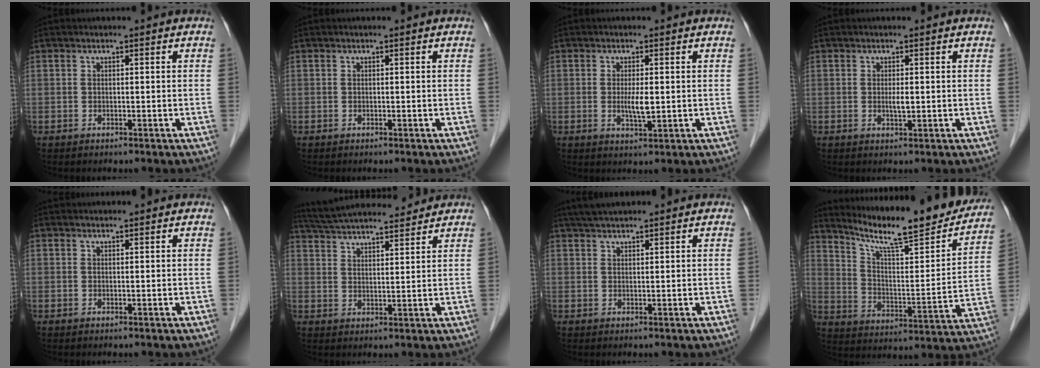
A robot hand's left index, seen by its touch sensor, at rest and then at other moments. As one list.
[{"total": 0.0}, {"total": 3.1, "force": [0.0, 0.5, 3.0], "torque": [-0.058, -0.006, 0.002]}, {"total": 1.4, "force": [0.1, 0.3, 1.4], "torque": [-0.027, -0.002, 0.002]}, {"total": 2.1, "force": [2.0, 0.2, 0.2], "torque": [-0.009, 0.020, 0.030]}, {"total": 16.1, "force": [14.7, 2.3, 6.1], "torque": [-0.113, 0.034, 0.233]}, {"total": 4.6, "force": [4.1, 0.4, 2.0], "torque": [-0.034, 0.031, 0.074]}, {"total": 22.4, "force": [19.7, 1.9, 10.4], "torque": [-0.162, -0.043, 0.282]}]